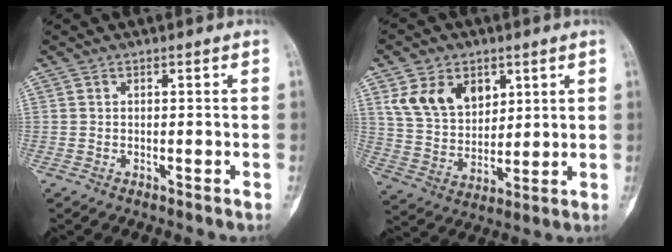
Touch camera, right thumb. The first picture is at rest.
{"total": 12.5, "force": [5.5, 8.7, 7.2], "torque": [-0.097, -0.022, 0.114]}